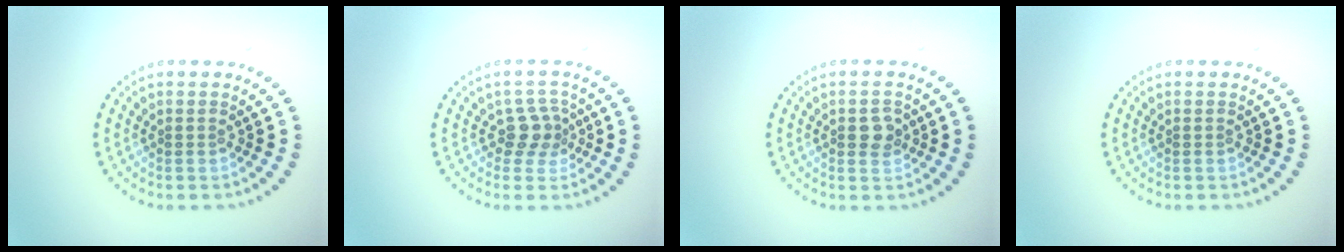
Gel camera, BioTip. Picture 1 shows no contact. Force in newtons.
{"total": 2.5, "press": 1.9, "slide": 1.6}
{"total": 1.9, "press": 1.9, "slide": 0.2}
{"total": 0.0}